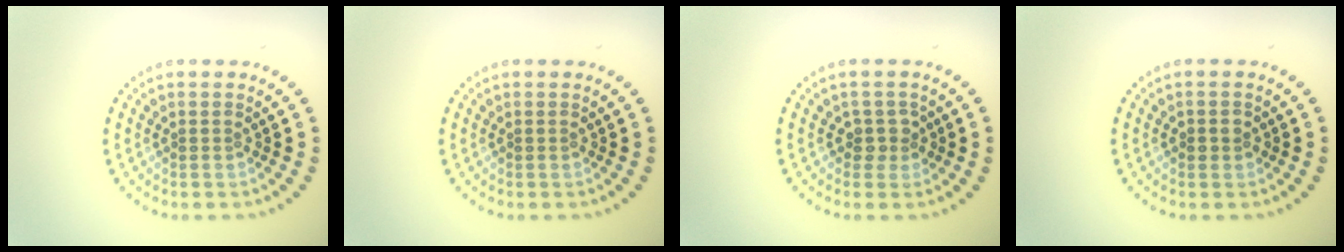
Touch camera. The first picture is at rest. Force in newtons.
{"total": 0.0}
{"total": 1.5, "press": 1.2, "slide": 0.9}
{"total": 1.1, "press": 1.0, "slide": 0.3}